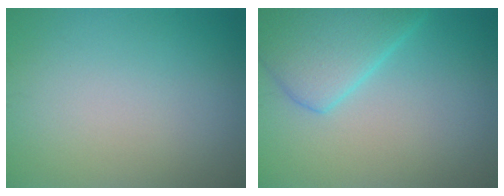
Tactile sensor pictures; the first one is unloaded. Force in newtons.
{"total": 6.1, "press": 6.0, "slide": 0.5}